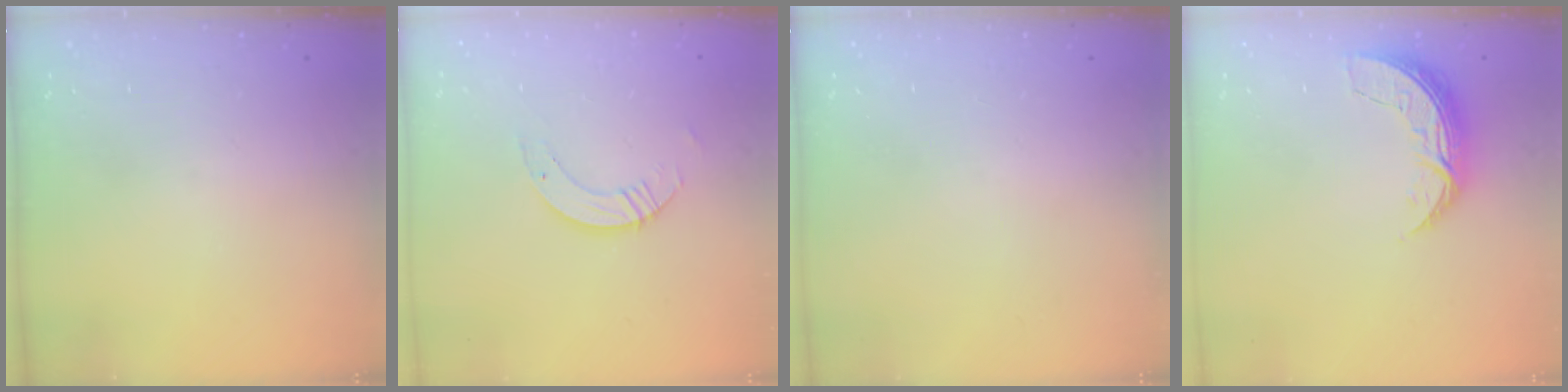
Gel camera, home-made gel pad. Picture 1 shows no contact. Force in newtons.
{"total": 4.7, "press": 4.7, "slide": 0.3}
{"total": 0.0}
{"total": 7.3, "press": 7.3, "slide": 0.4}